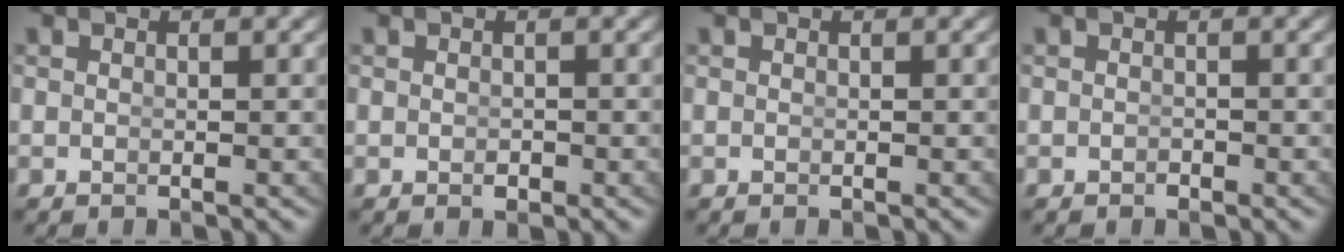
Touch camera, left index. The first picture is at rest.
{"total": 0.5, "force": [-0.4, 0.2, 0.2], "torque": [-0.006, -0.009, 0.000]}
{"total": 0.0}
{"total": 0.5, "force": [-0.4, -0.2, -0.1], "torque": [-0.002, -0.007, -0.001]}